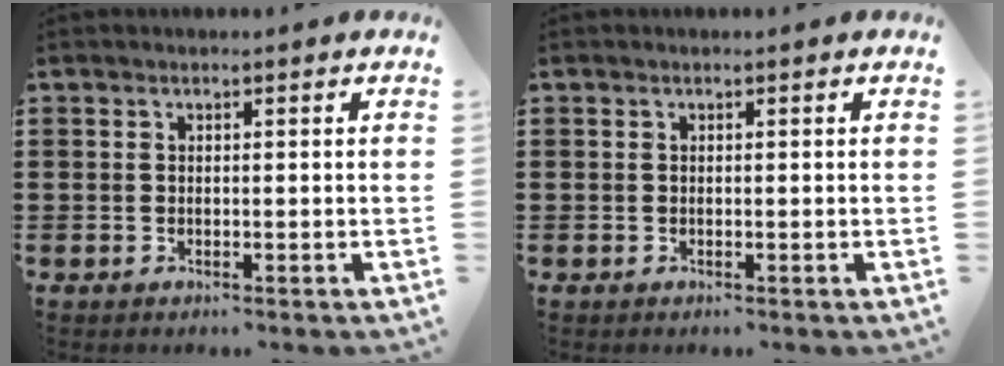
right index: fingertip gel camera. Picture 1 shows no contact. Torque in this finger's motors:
{"motor_torque": [0.54, 1.60, 0.00, 0.00]}